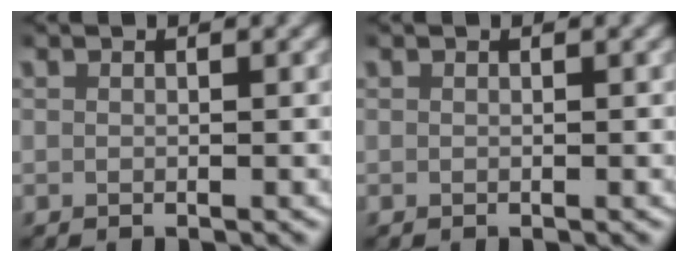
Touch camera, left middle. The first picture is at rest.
{"total": 0.0}